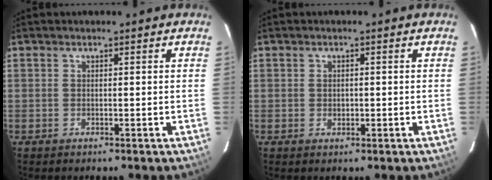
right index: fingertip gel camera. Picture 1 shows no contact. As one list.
[{"total": 1.3, "force": [0.0, 1.1, 0.7], "torque": [-0.009, 0.003, 0.000]}]